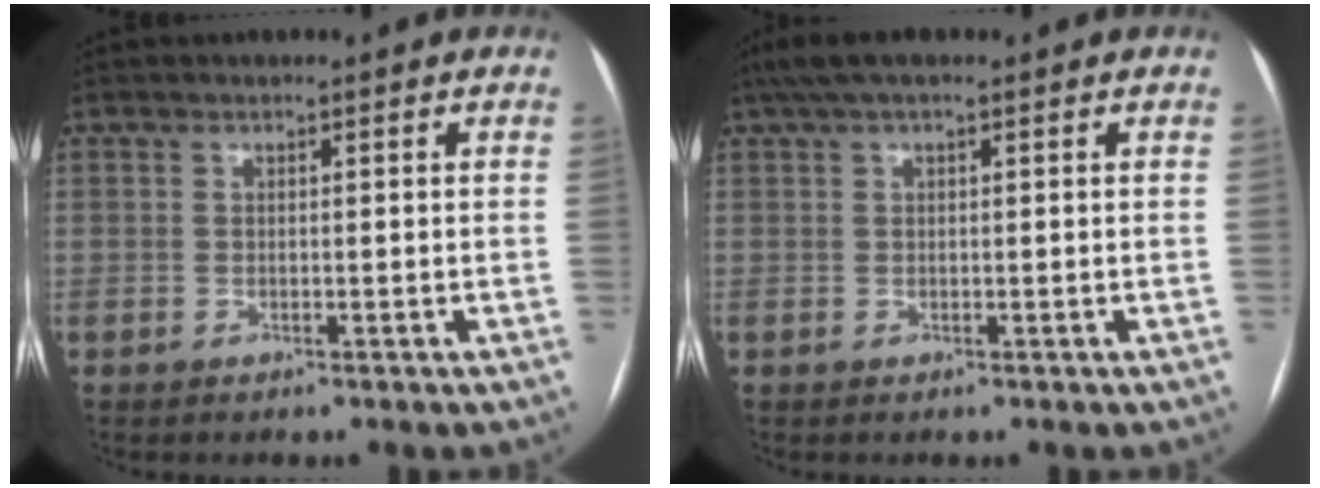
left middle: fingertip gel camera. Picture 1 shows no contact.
{"total": 4.8, "force": [3.2, 1.2, 3.4], "torque": [-0.066, 0.046, 0.057]}